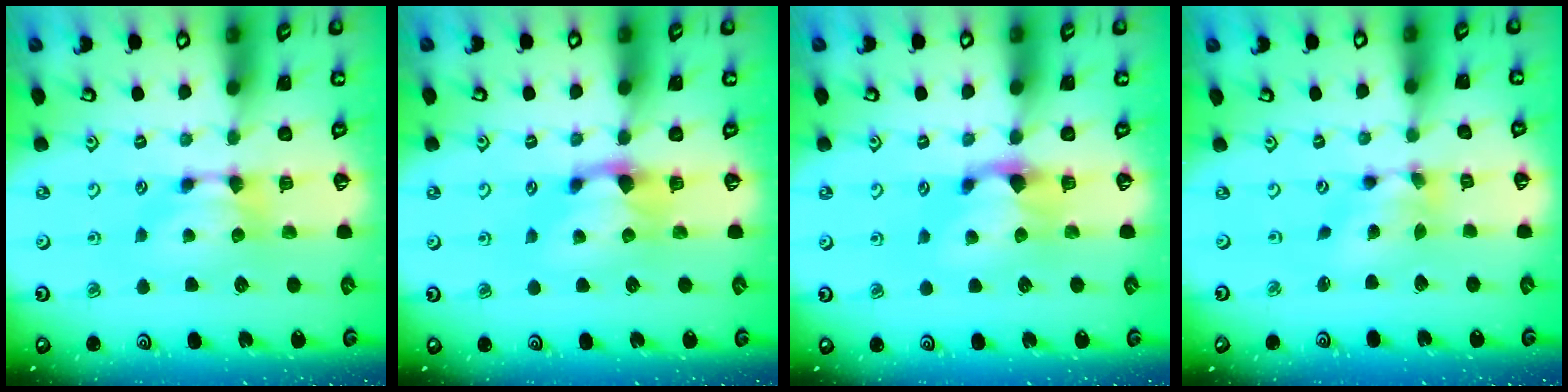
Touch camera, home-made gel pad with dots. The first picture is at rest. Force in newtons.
{"total": 1.1, "press": 0.1, "slide": 1.1}
{"total": 1.1, "press": 0.3, "slide": 1.1}
{"total": 3.4, "press": 2.9, "slide": 1.8}